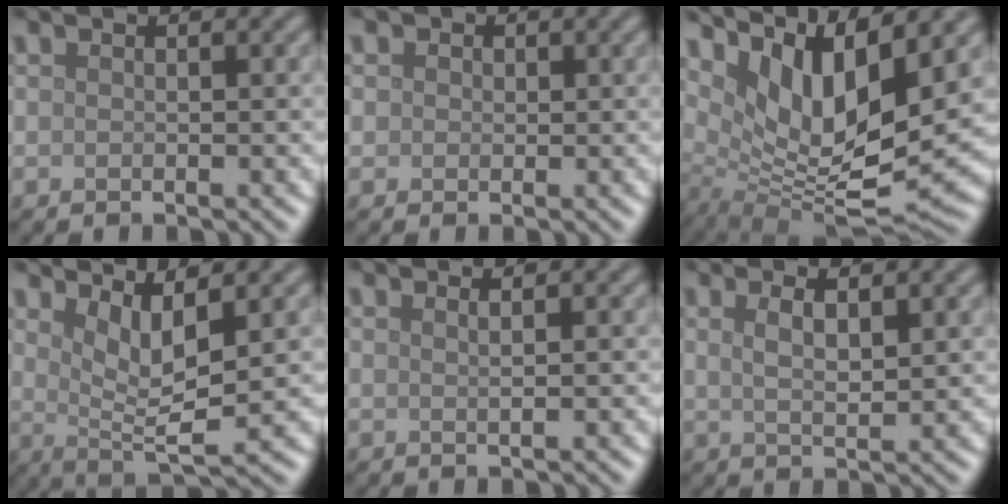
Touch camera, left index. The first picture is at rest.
{"total": 2.1, "force": [1.1, 1.6, 0.8], "torque": [-0.011, 0.006, 0.006]}
{"total": 10.8, "force": [4.7, 3.5, 9.1], "torque": [-0.175, -0.008, 0.094]}
{"total": 4.6, "force": [1.6, 1.1, 4.2], "torque": [-0.075, -0.010, 0.033]}
{"total": 1.1, "force": [0.5, 0.4, 0.9], "torque": [-0.008, 0.000, 0.002]}
{"total": 2.9, "force": [1.2, 0.8, 2.5], "torque": [-0.040, 0.001, 0.022]}